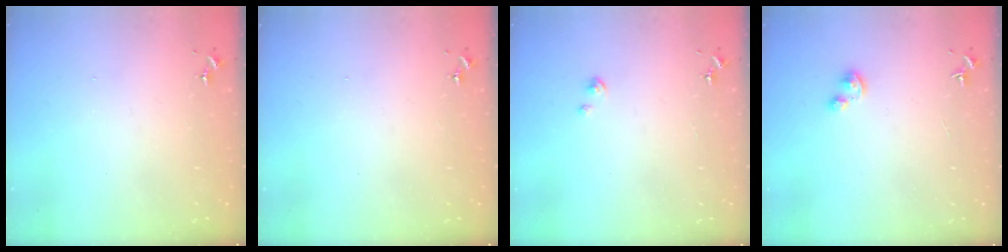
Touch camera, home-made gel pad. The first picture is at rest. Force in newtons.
{"total": 0.0}
{"total": 1.9, "press": 1.9, "slide": 0.2}
{"total": 2.9, "press": 2.9, "slide": 0.1}